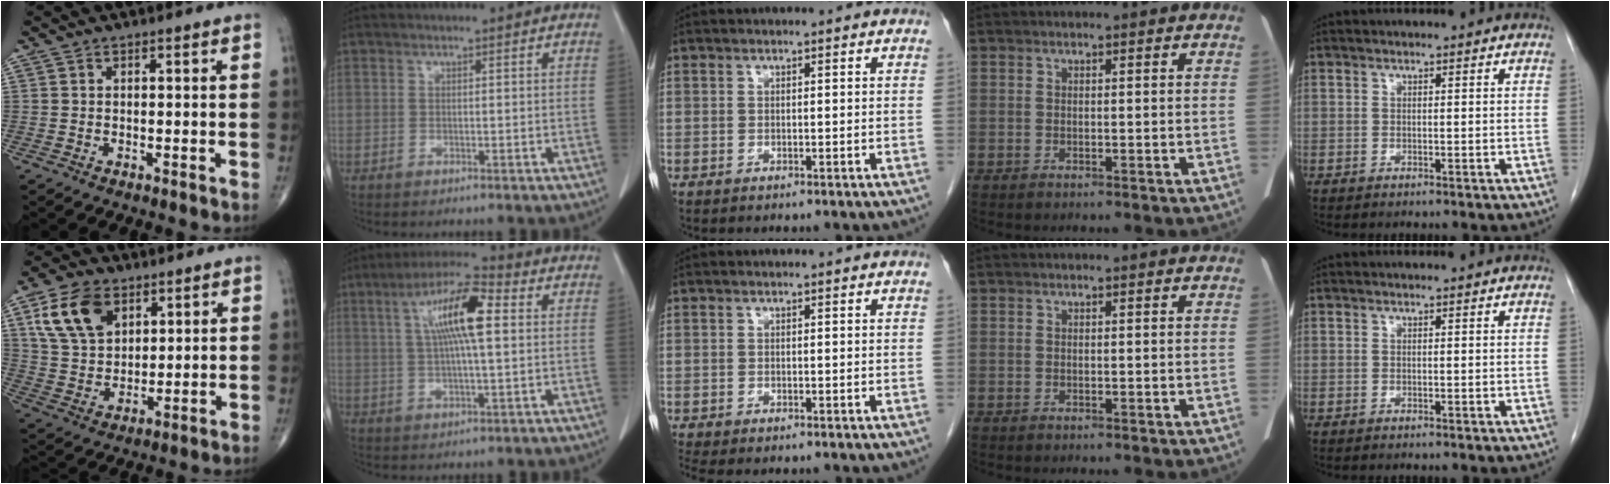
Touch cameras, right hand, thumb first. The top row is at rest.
{"thumb": {"total": 12.7, "force": [5.7, 8.2, 7.8], "torque": [-0.129, -0.016, 0.114]}, "index": {"total": 11.2, "force": [2.7, 1.8, 10.8], "torque": [-0.200, 0.020, 0.043]}, "middle": {"total": 1.6, "force": [-1.4, 0.4, 0.7], "torque": [-0.012, -0.006, -0.020]}}